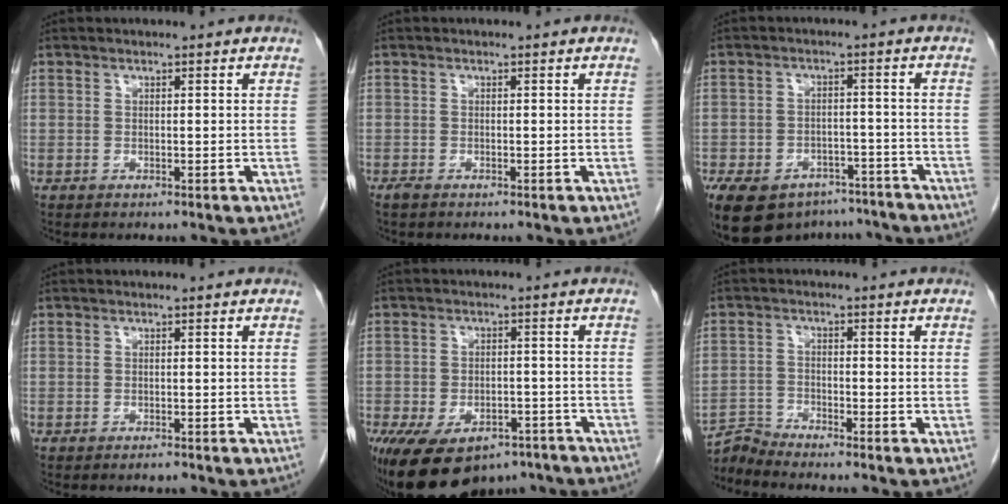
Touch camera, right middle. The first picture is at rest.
{"total": 1.0, "force": [-0.9, 0.4, 0.4], "torque": [-0.016, -0.003, -0.013]}
{"total": 19.5, "force": [-13.0, 12.1, 8.0], "torque": [-0.221, -0.008, -0.176]}
{"total": 0.7, "force": [-0.6, 0.1, 0.3], "torque": [-0.008, -0.001, -0.007]}
{"total": 15.3, "force": [-10.5, 8.1, 7.7], "torque": [-0.159, -0.006, -0.147]}
{"total": 3.8, "force": [-3.5, -1.2, -0.8], "torque": [0.014, -0.013, -0.067]}